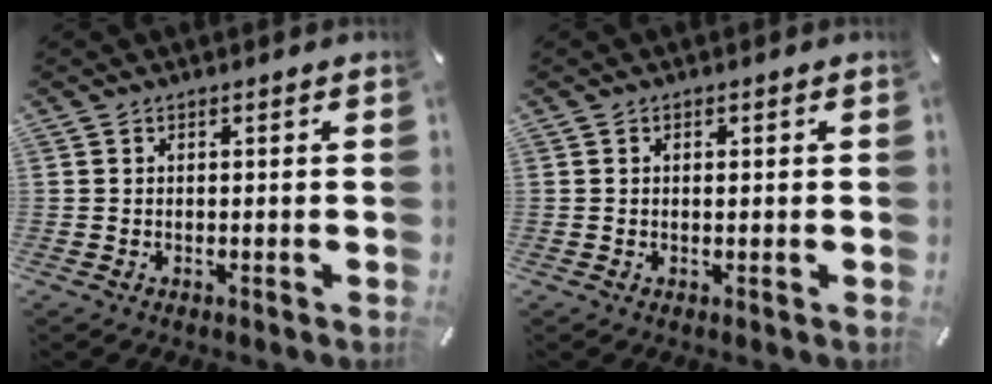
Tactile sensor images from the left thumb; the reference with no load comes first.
{"total": 0.7, "force": [0.1, 0.4, 0.5], "torque": [-0.011, 0.002, 0.001]}